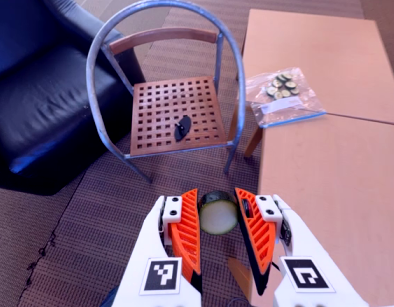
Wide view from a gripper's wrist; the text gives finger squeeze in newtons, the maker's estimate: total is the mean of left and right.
{"total": 11.5, "left": 11.7, "right": 11.2}